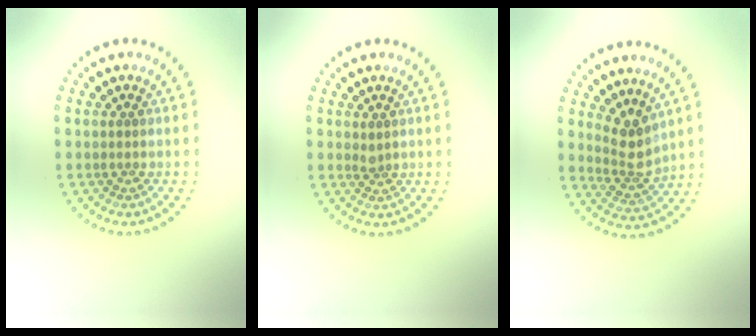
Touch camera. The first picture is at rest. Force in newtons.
{"total": 0.8, "press": 0.6, "slide": 0.5}
{"total": 2.9, "press": 2.2, "slide": 1.8}